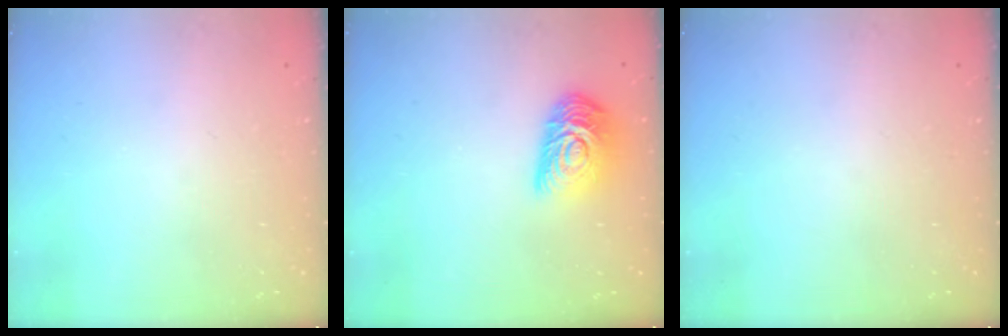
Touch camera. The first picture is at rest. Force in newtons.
{"total": 13.2, "press": 13.2, "slide": 0.6}
{"total": 0.0}